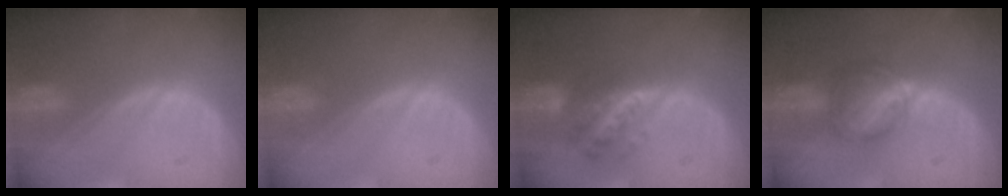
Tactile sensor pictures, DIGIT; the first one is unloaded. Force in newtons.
{"total": 0.0}
{"total": 5.8, "press": 5.5, "slide": 1.7}
{"total": 6.4, "press": 5.4, "slide": 3.3}